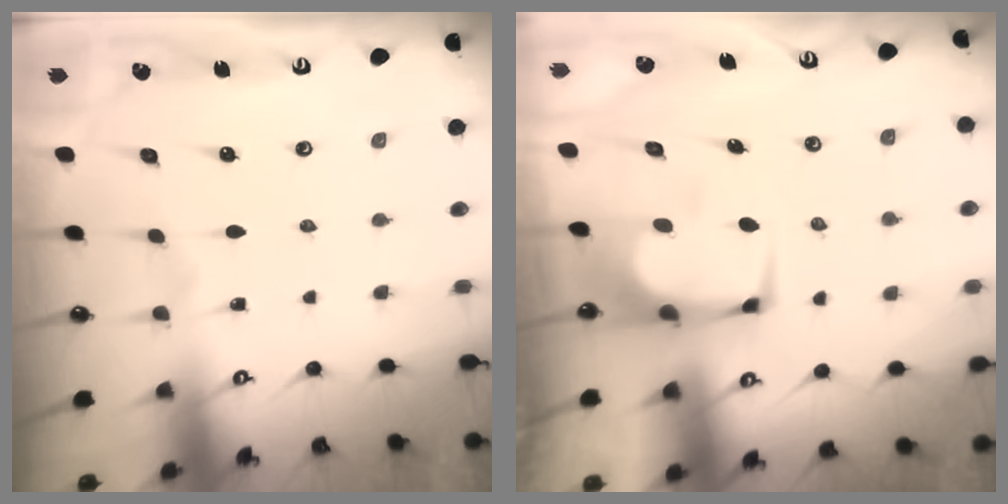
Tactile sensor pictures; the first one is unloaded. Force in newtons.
{"total": 0.0}